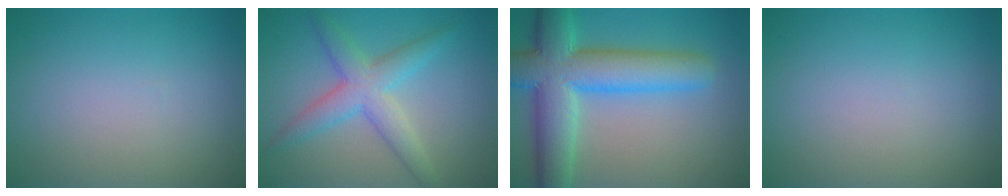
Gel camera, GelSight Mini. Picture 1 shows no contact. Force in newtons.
{"total": 4.5, "press": 4.5, "slide": 0.1}
{"total": 9.8, "press": 9.8, "slide": 0.4}
{"total": 0.0}